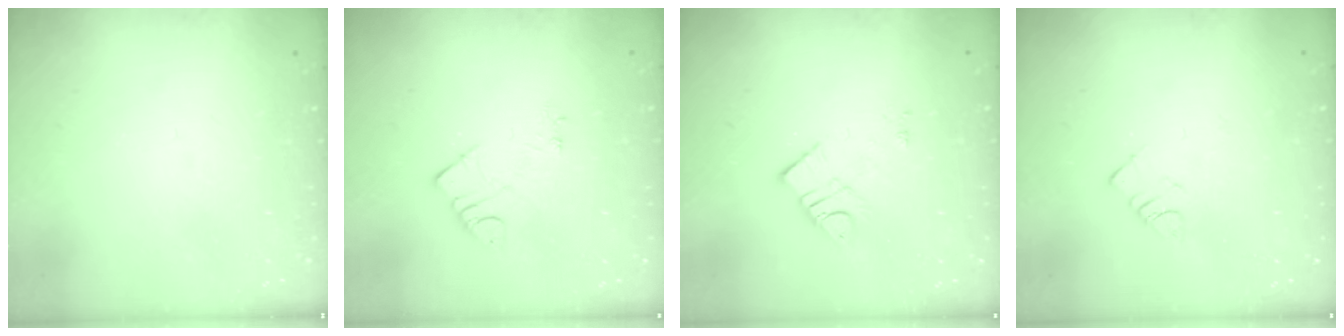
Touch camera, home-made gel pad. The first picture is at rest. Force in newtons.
{"total": 5.0, "press": 4.9, "slide": 0.8}
{"total": 8.9, "press": 8.9, "slide": 0.5}
{"total": 3.2, "press": 3.2, "slide": 0.4}